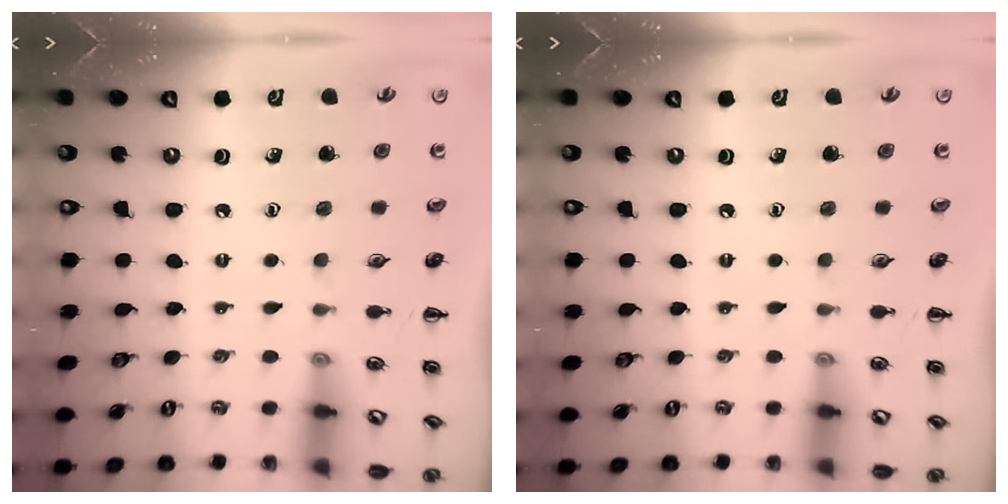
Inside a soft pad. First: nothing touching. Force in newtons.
{"total": 0.0}